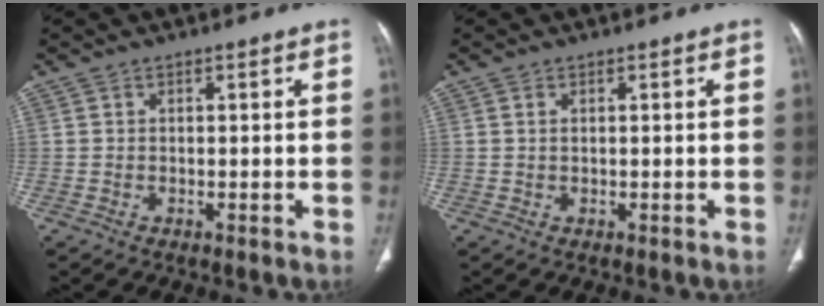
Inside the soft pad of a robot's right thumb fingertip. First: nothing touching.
{"total": 0.7, "force": [0.3, 0.4, 0.6], "torque": [-0.014, 0.003, 0.007]}